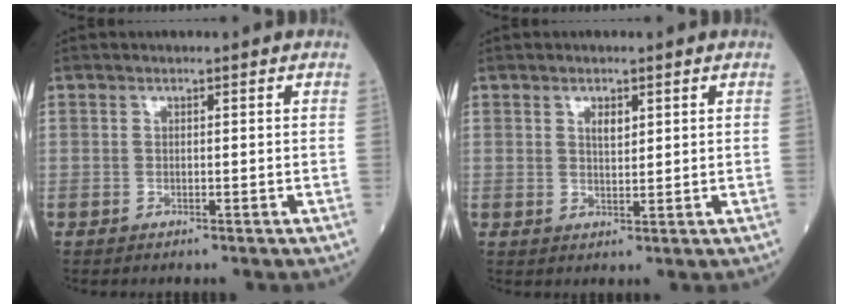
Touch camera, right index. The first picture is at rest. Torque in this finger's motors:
{"motor_torque": [0.13, -0.02, 0.07, 0.04]}